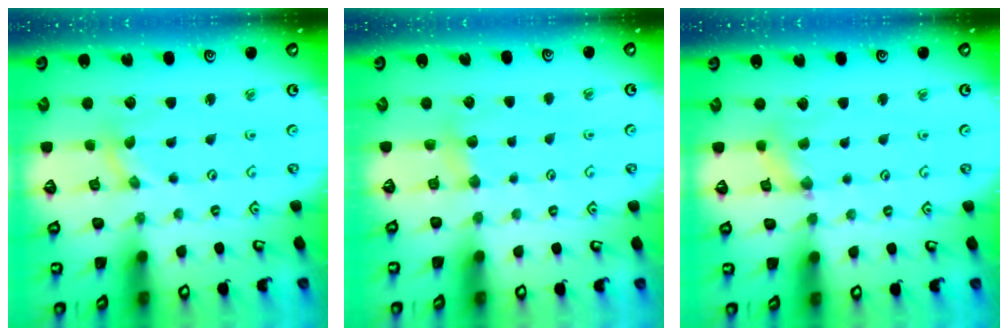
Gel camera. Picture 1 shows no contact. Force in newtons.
{"total": 4.3, "press": 4.2, "slide": 0.6}
{"total": 1.3, "press": 1.3, "slide": 0.3}